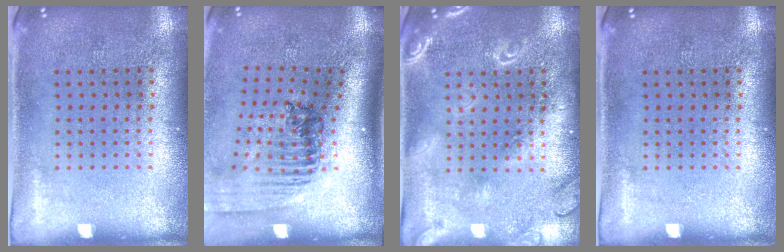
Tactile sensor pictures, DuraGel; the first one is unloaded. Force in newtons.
{"total": 1.7, "press": 1.4, "slide": 1.0}
{"total": 1.9, "press": 1.9, "slide": 0.2}
{"total": 0.0}